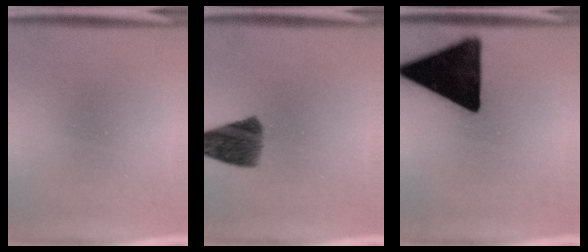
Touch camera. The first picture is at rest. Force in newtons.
{"total": 8.2}
{"total": 18.1}